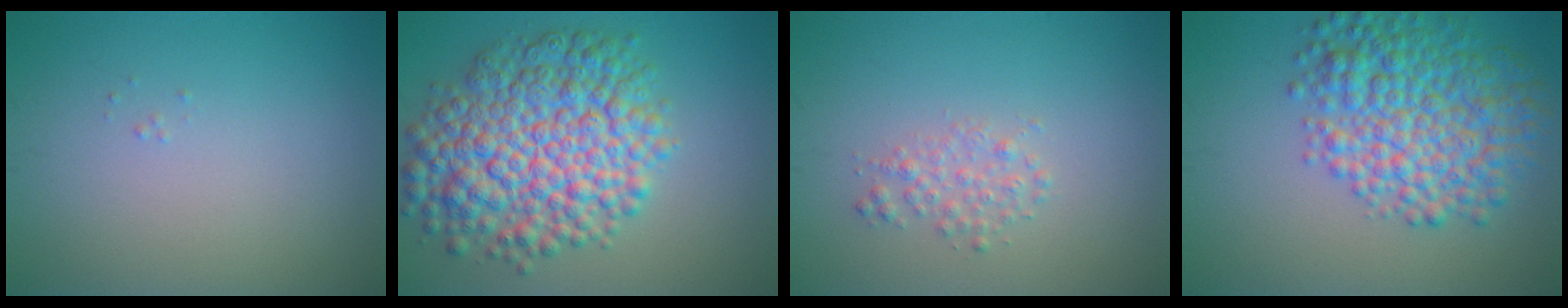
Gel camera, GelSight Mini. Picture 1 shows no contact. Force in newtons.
{"total": 10.2, "press": 10.2, "slide": 0.2}
{"total": 1.6, "press": 1.6, "slide": 0.1}
{"total": 8.0, "press": 8.0, "slide": 0.0}